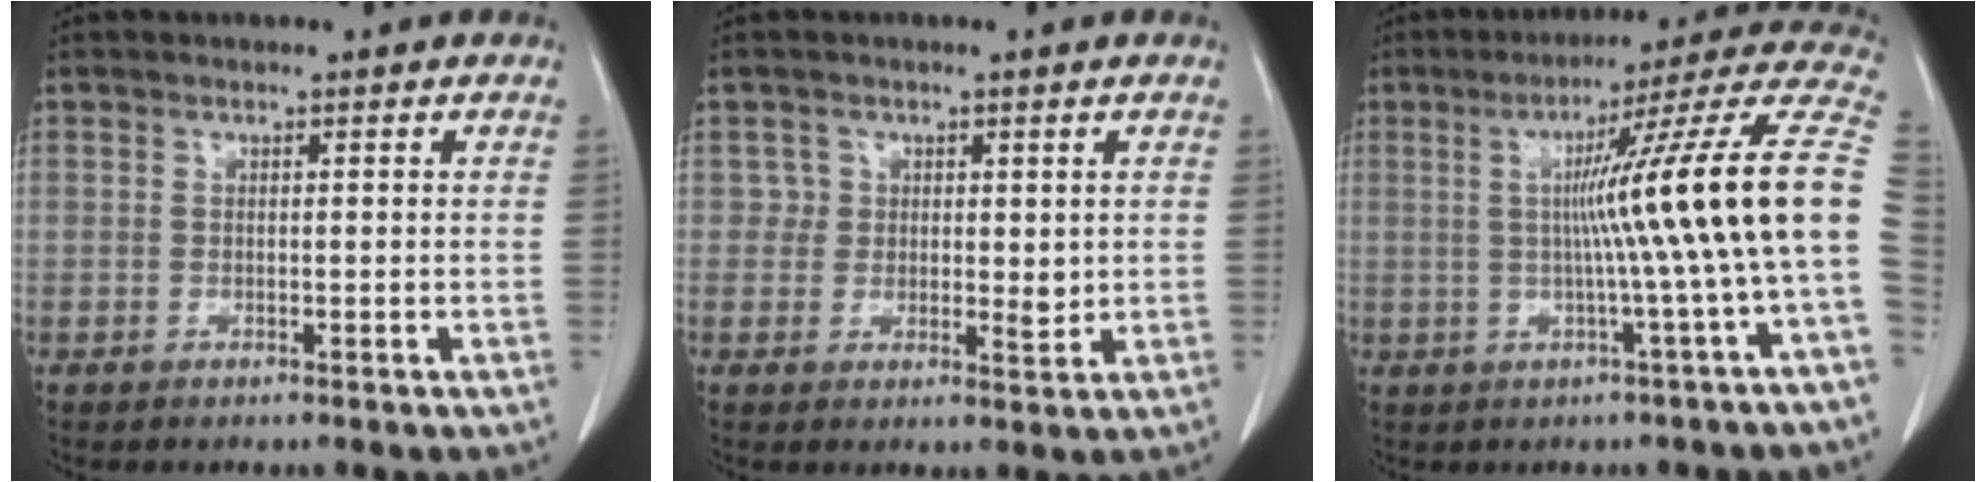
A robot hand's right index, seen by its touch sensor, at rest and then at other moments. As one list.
[{"total": 3.0, "force": [0.8, 2.6, 1.4], "torque": [-0.007, -0.005, 0.009]}, {"total": 17.8, "force": [-0.5, -2.5, 17.6], "torque": [-0.226, 0.023, -0.018]}]